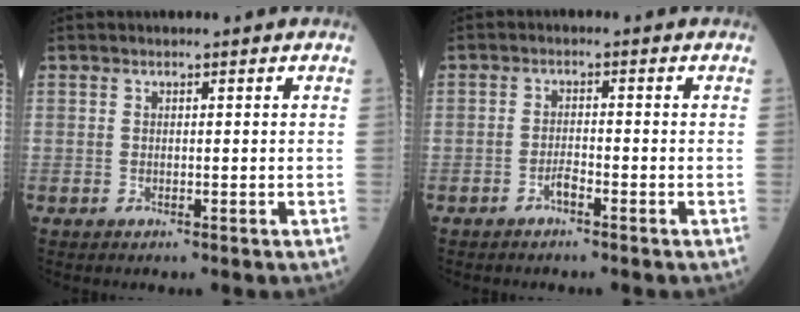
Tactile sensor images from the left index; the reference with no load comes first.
{"total": 1.7, "force": [-1.2, 0.2, 1.1], "torque": [-0.023, 0.001, -0.024]}